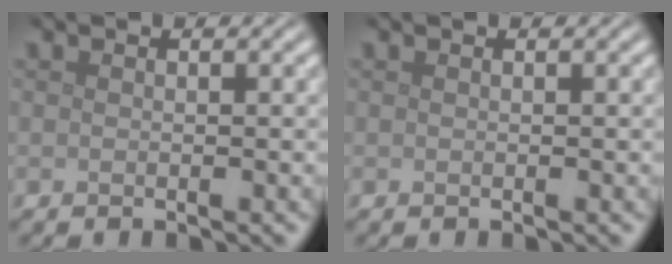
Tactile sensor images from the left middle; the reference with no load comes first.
{"total": 0.0}